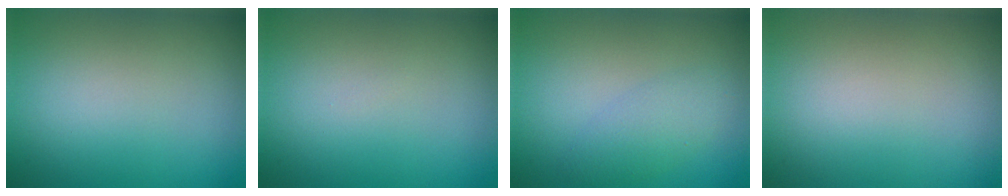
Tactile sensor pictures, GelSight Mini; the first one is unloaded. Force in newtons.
{"total": 0.0}
{"total": 2.5, "press": 2.5, "slide": 0.1}
{"total": 0.0}